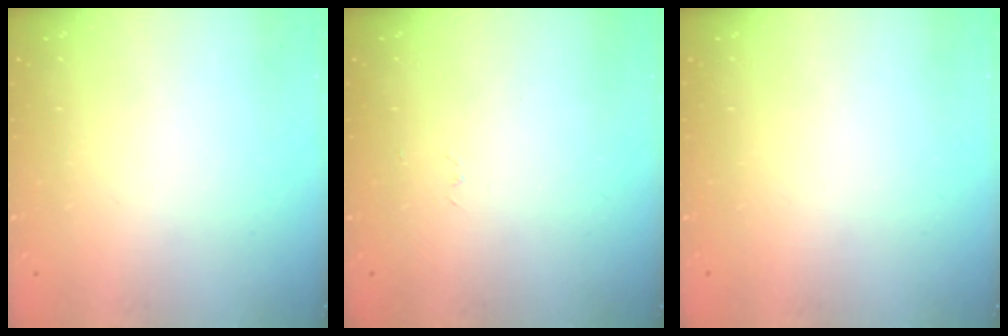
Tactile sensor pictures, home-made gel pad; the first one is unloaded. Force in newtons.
{"total": 2.6, "press": 2.6, "slide": 0.4}
{"total": 0.0}